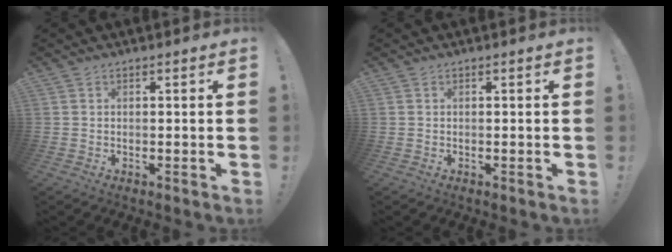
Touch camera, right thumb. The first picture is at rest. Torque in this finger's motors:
{"motor_torque": [0.00, 0.00, 0.00, -0.01, -0.01]}